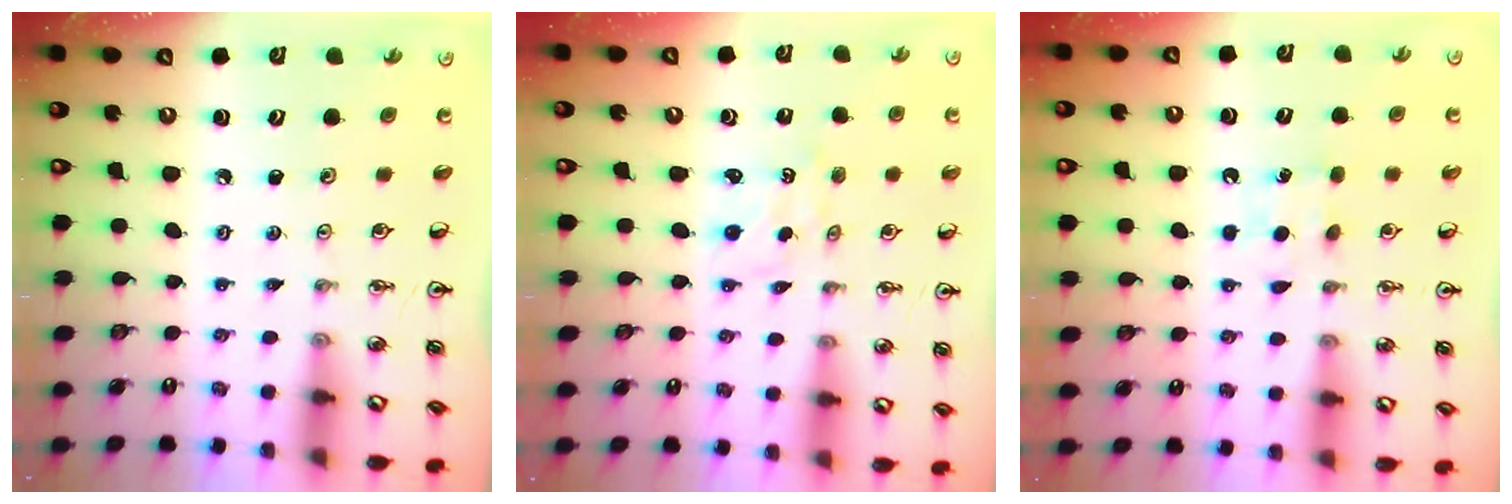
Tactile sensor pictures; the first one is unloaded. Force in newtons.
{"total": 0.9, "press": 0.7, "slide": 0.5}
{"total": 5.7, "press": 5.7, "slide": 0.6}